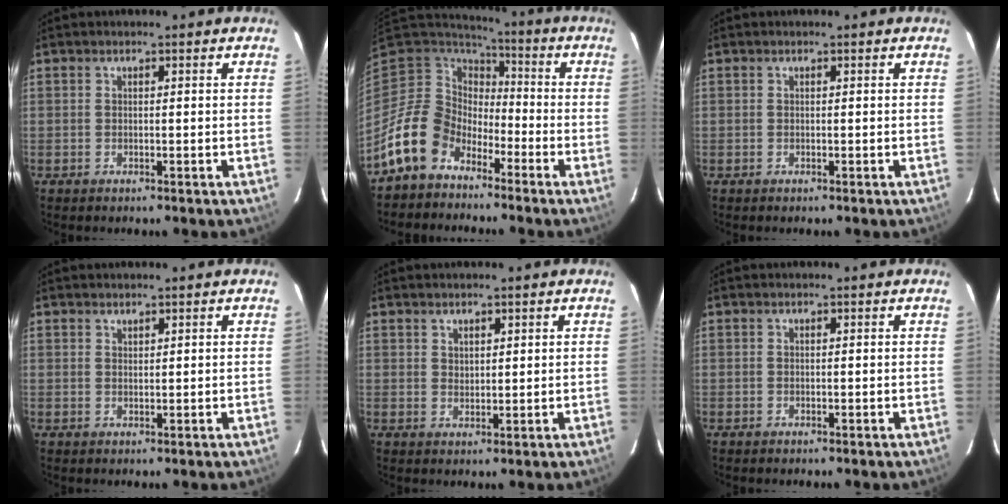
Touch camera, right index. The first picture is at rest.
{"total": 11.8, "force": [-8.0, 8.1, 3.2], "torque": [-0.083, 0.026, -0.152]}
{"total": 0.0}
{"total": 0.9, "force": [0.8, 0.3, 0.1], "torque": [-0.002, 0.001, 0.017]}
{"total": 2.0, "force": [1.5, 1.2, 0.7], "torque": [-0.007, 0.002, 0.027]}
{"total": 0.0}